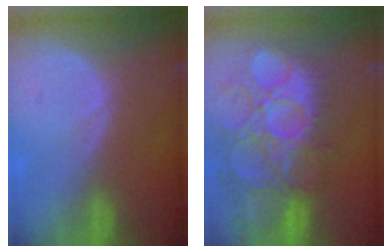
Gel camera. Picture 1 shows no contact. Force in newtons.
{"total": 15.0, "press": 12.6, "slide": 8.2}